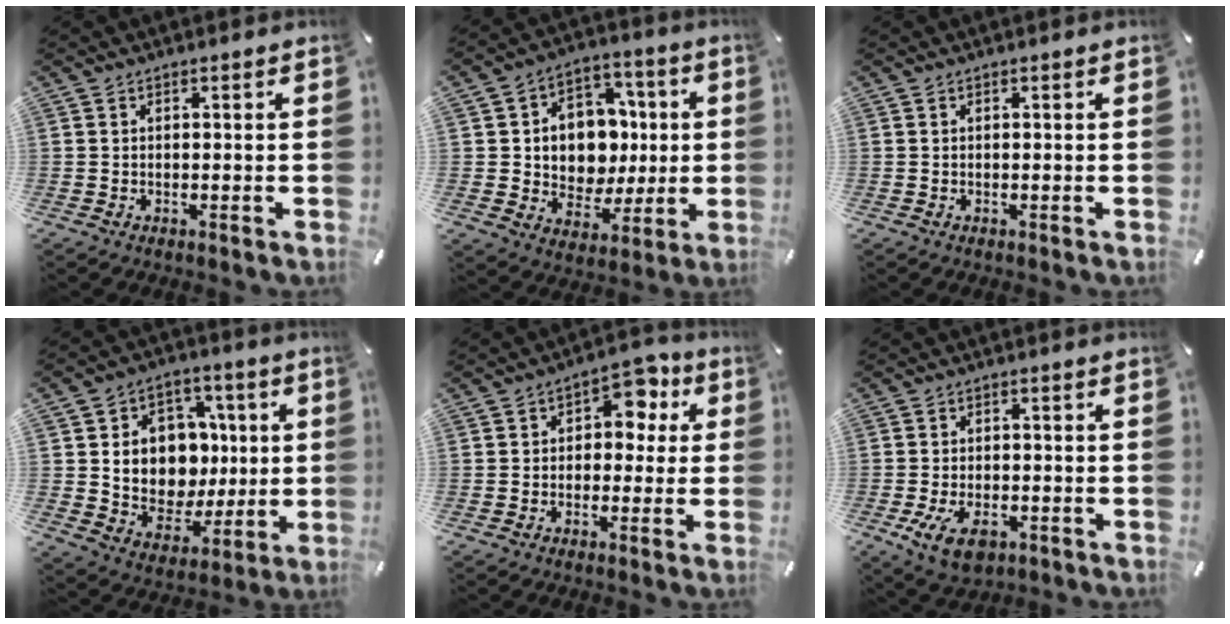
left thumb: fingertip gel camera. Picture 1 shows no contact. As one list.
[{"total": 11.6, "force": [0.4, 11.0, 3.7], "torque": [-0.048, -0.005, 0.021]}, {"total": 0.0}, {"total": 12.8, "force": [1.3, 11.7, 5.0], "torque": [-0.069, -0.012, 0.040]}, {"total": 7.8, "force": [2.3, 5.8, 4.7], "torque": [-0.053, -0.010, 0.033]}, {"total": 7.3, "force": [-3.1, 4.3, 5.0], "torque": [-0.100, 0.002, -0.057]}]